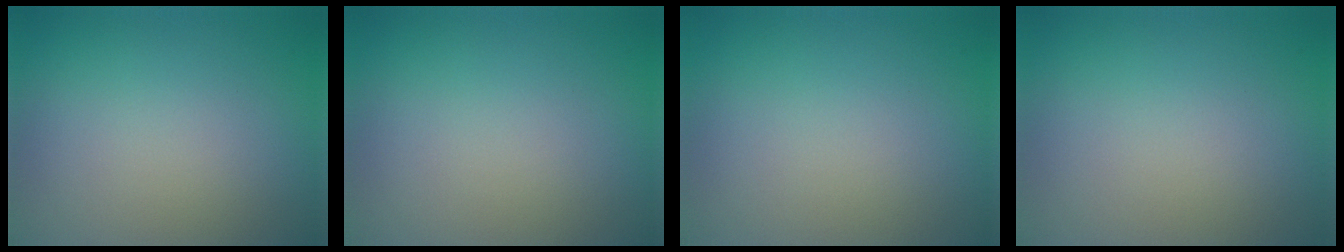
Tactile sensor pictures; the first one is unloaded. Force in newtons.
{"total": 0.0}
{"total": 0.0}
{"total": 0.0}